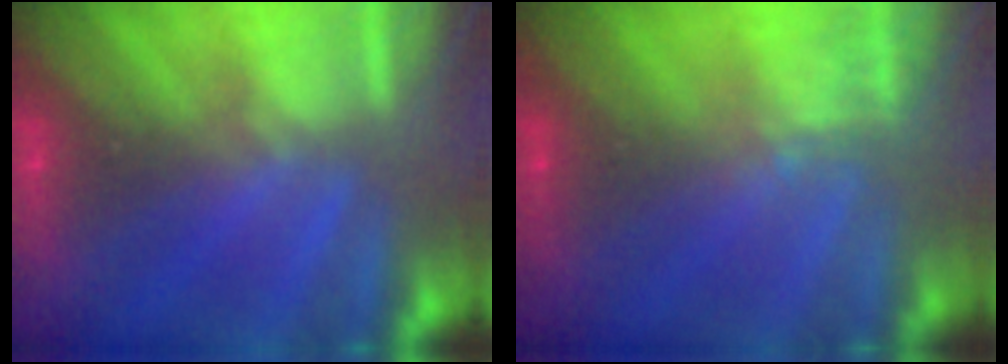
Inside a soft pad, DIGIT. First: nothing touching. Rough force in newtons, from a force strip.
{"total": 1.7}